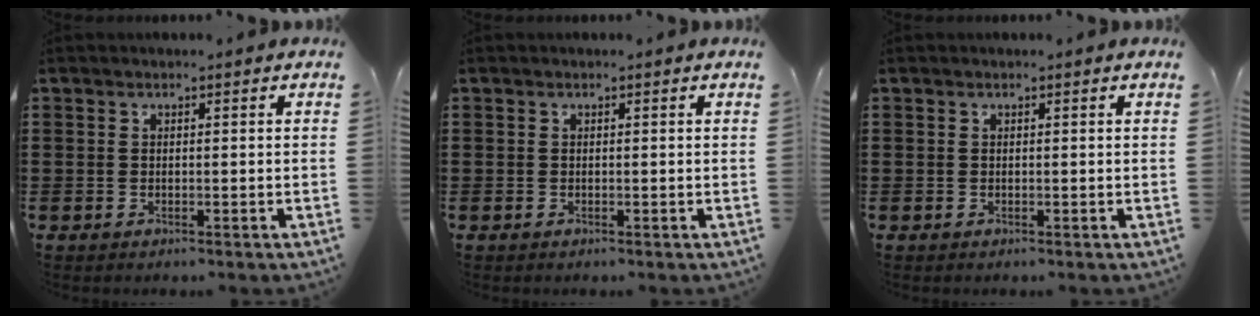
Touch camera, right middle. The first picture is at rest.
{"total": 0.0}
{"total": 0.0}